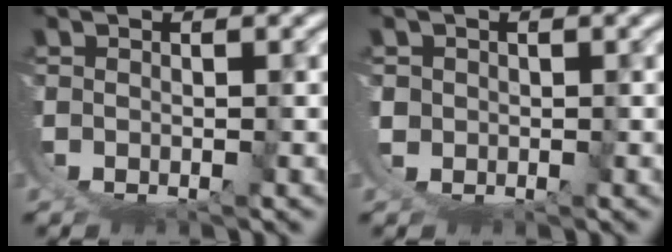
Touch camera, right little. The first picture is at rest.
{"total": 0.8, "force": [0.4, 0.7, 0.3], "torque": [-0.018, -0.011, 0.014]}